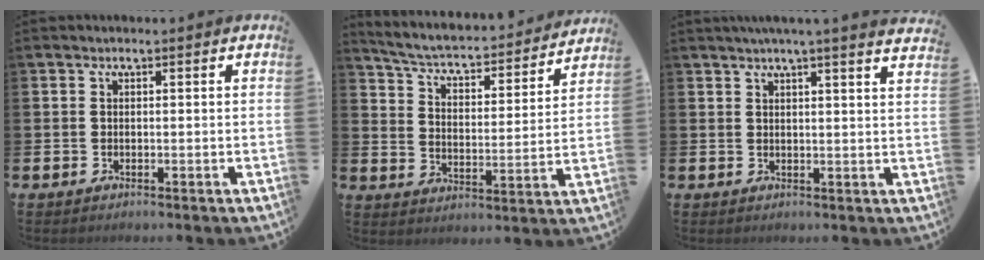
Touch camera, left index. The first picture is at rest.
{"total": 5.0, "force": [5.0, 0.5, 0.3], "torque": [-0.032, -0.038, 0.086]}
{"total": 3.5, "force": [3.2, -0.9, 1.0], "torque": [-0.014, -0.019, 0.054]}